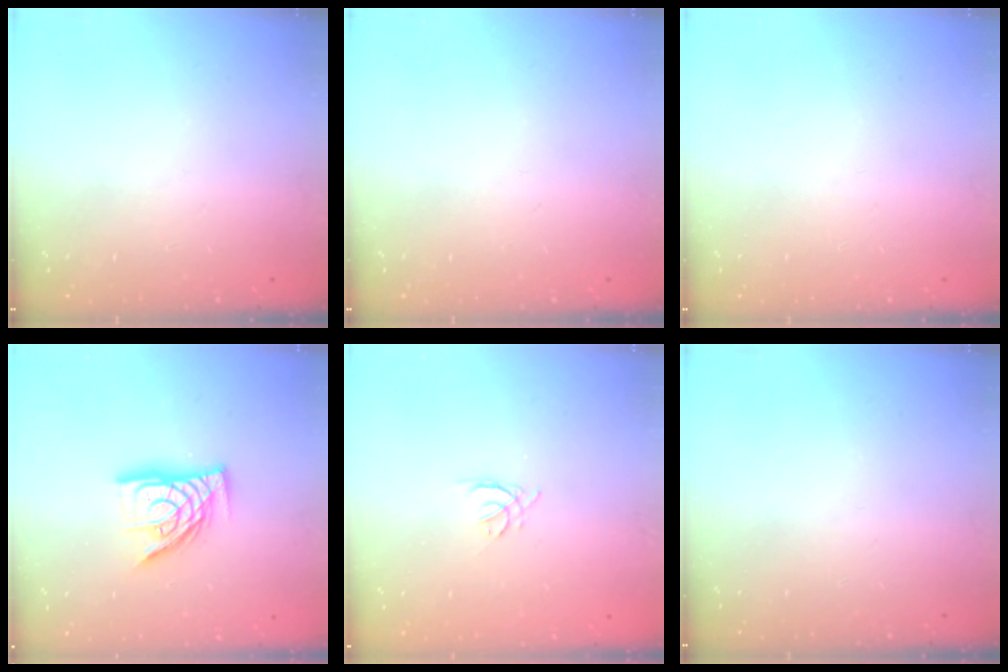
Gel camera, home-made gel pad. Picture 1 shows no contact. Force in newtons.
{"total": 0.0}
{"total": 0.0}
{"total": 13.3, "press": 13.2, "slide": 1.5}
{"total": 2.4, "press": 2.3, "slide": 0.6}
{"total": 0.0}